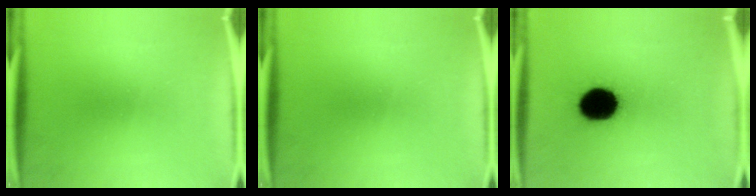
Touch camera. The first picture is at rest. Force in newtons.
{"total": 0.0}
{"total": 15.0}